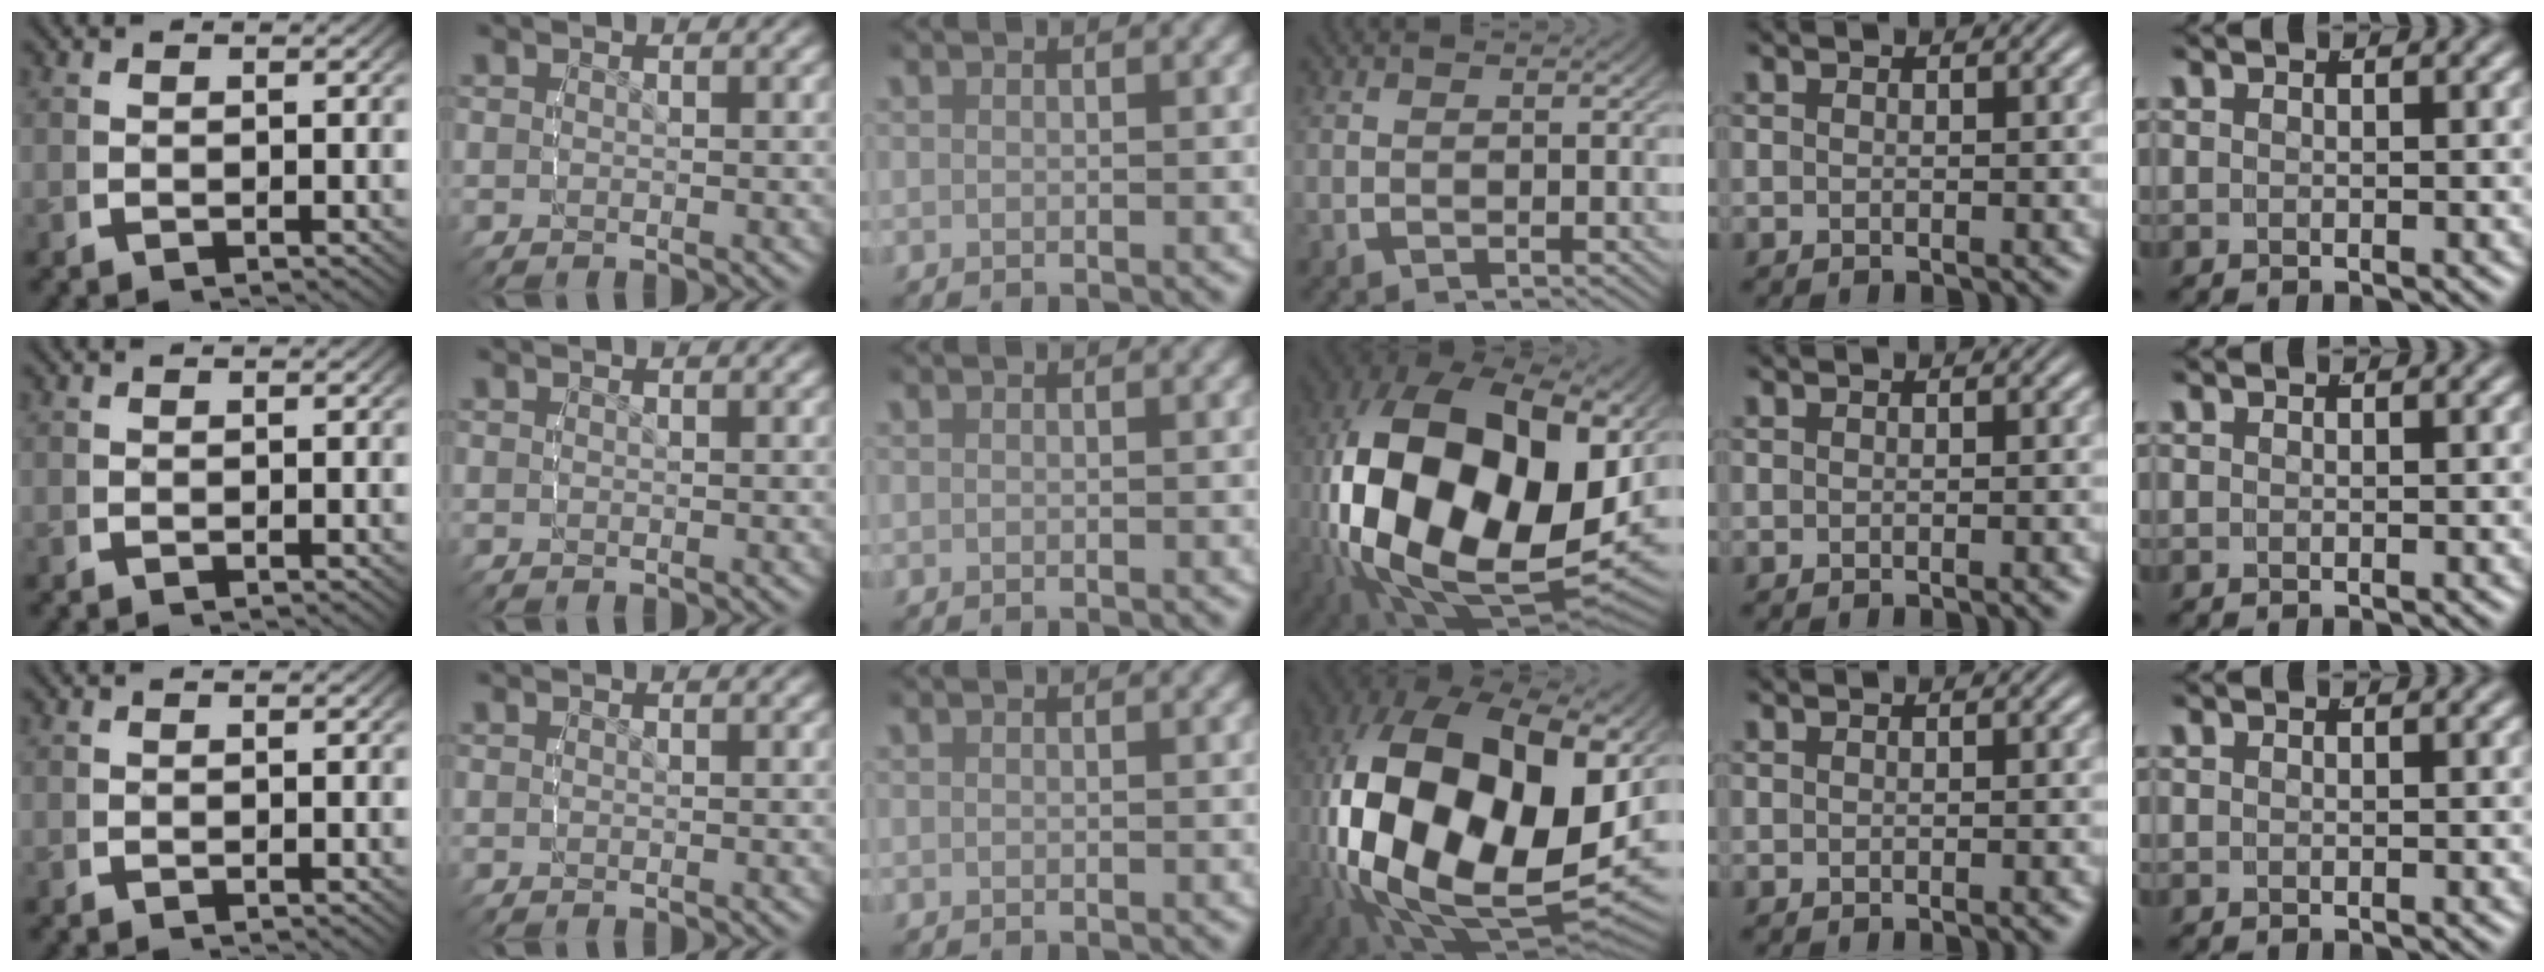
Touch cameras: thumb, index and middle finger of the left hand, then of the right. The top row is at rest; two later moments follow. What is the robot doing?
{"motion": "lift_and_place", "object": "tape"}